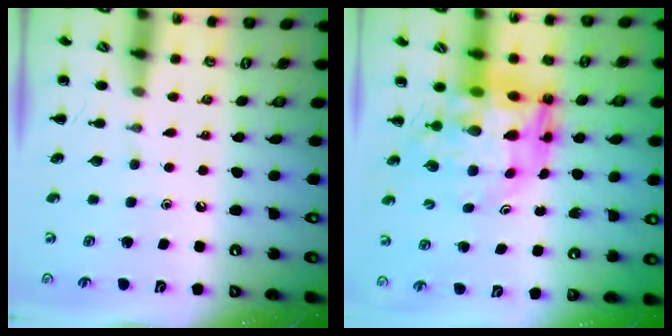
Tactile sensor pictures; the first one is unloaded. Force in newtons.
{"total": 11.9, "press": 11.3, "slide": 3.6}